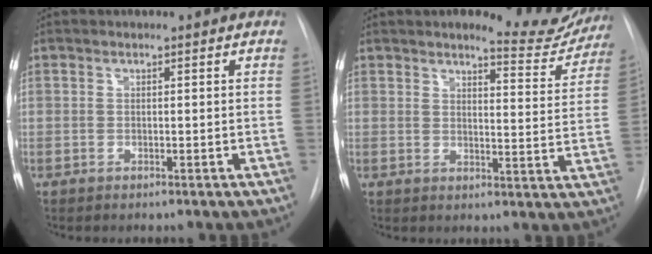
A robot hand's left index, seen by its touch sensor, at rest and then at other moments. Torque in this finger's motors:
{"motor_torque": [0.78, -0.85, 0.13, 0.01]}